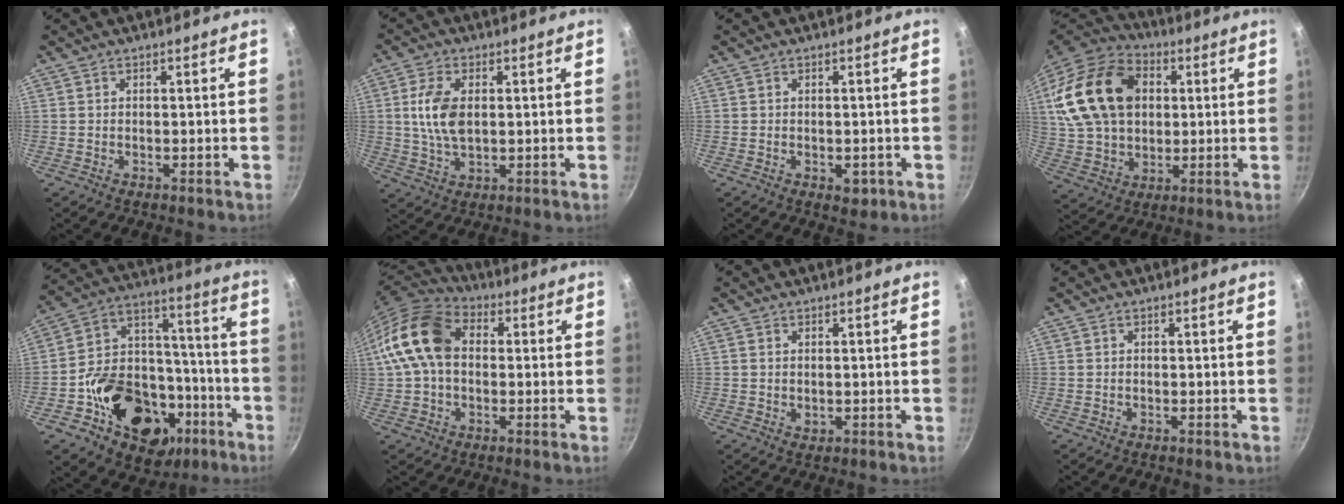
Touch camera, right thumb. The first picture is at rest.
{"total": 8.4, "force": [1.1, 4.6, 6.9], "torque": [-0.133, 0.001, 0.022]}
{"total": 2.8, "force": [-0.9, 1.8, 1.9], "torque": [-0.014, 0.004, -0.007]}
{"total": 23.7, "force": [5.1, 16.8, 15.8], "torque": [-0.283, 0.017, 0.092]}
{"total": 26.4, "force": [-10.9, 18.8, 14.9], "torque": [-0.205, 0.081, -0.160]}
{"total": 14.7, "force": [1.4, 10.1, 10.5], "torque": [-0.180, 0.028, 0.006]}
{"total": 1.4, "force": [0.4, 1.0, 0.9], "torque": [-0.012, -0.001, 0.006]}
{"total": 0.0}